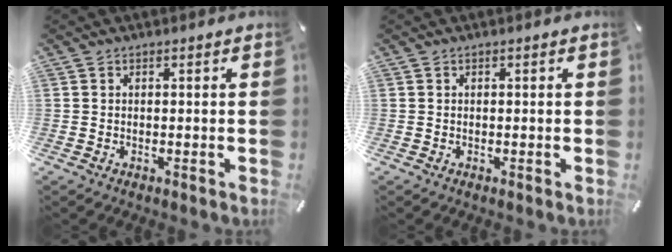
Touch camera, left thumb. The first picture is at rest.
{"total": 0.0}